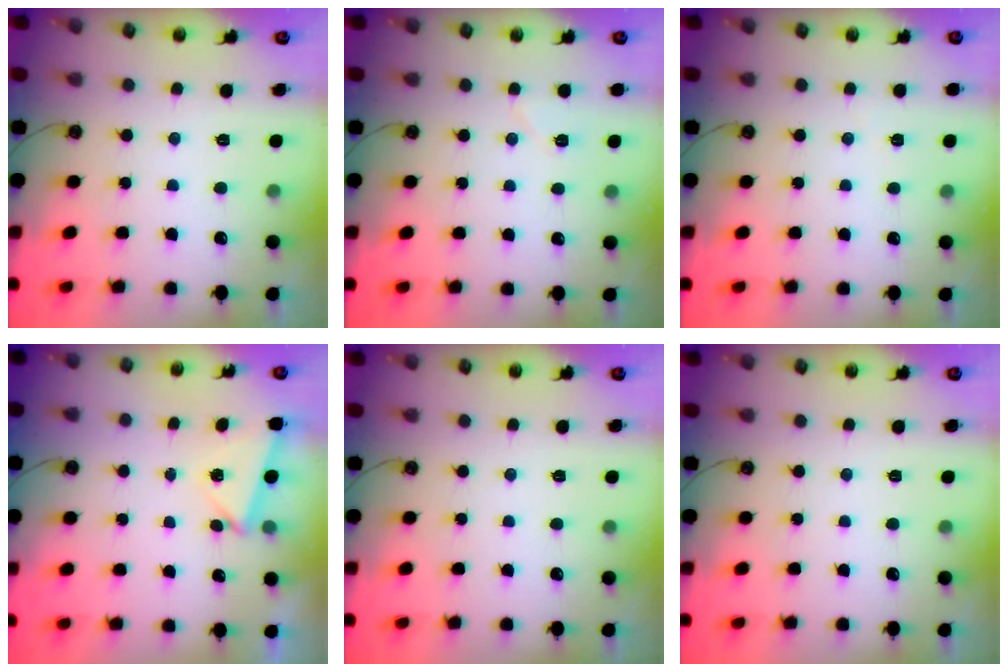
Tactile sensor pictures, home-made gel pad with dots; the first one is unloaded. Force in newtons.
{"total": 5.3, "press": 5.2, "slide": 0.6}
{"total": 2.0, "press": 1.9, "slide": 0.8}
{"total": 2.6, "press": 1.9, "slide": 1.8}
{"total": 0.0}
{"total": 0.0}